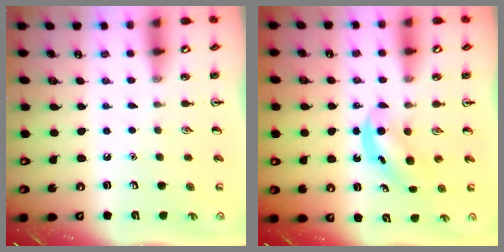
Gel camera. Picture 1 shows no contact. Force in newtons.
{"total": 4.8, "press": 4.7, "slide": 0.6}